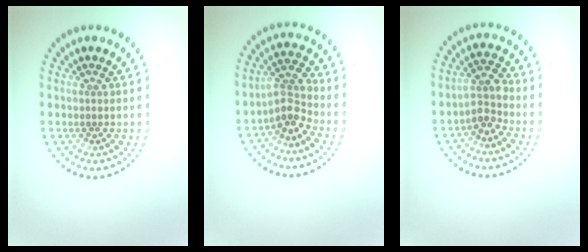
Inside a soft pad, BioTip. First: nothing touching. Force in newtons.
{"total": 3.0, "press": 2.4, "slide": 1.8}
{"total": 2.6, "press": 2.1, "slide": 1.6}